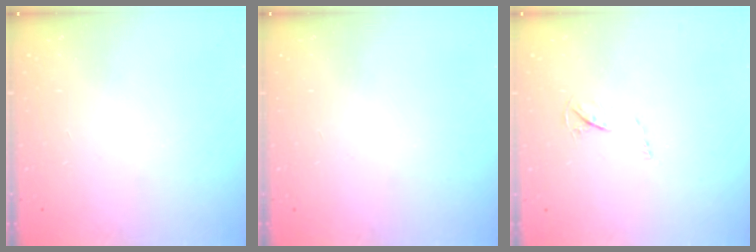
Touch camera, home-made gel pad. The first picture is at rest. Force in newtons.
{"total": 0.0}
{"total": 3.3, "press": 3.2, "slide": 0.5}